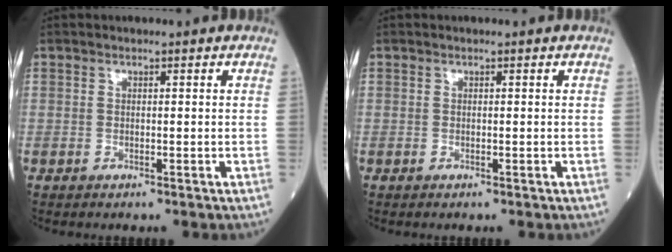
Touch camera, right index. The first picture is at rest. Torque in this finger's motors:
{"motor_torque": [0.00, 0.00, -0.01, 0.00]}